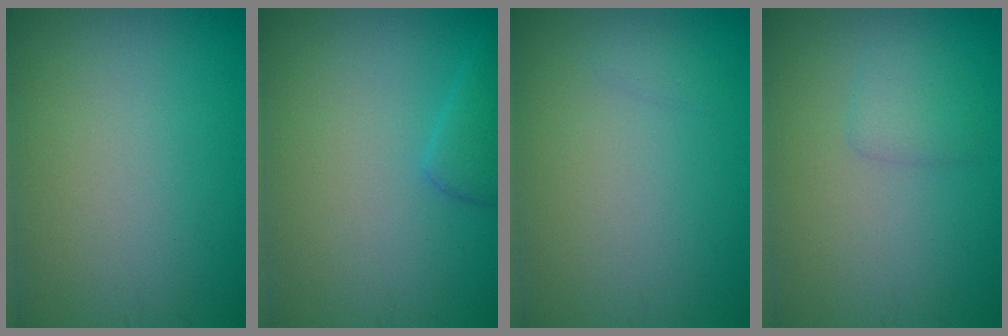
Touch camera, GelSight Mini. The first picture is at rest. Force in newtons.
{"total": 1.7, "press": 1.7, "slide": 0.1}
{"total": 0.5, "press": 0.5, "slide": 0.0}
{"total": 1.5, "press": 1.4, "slide": 0.1}